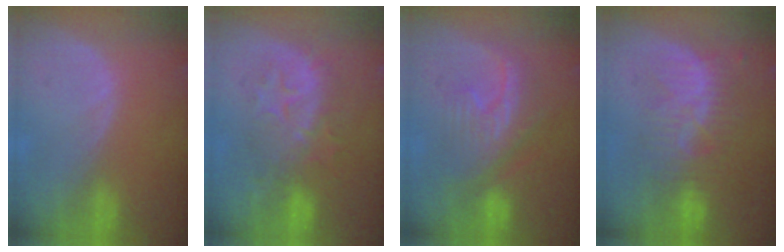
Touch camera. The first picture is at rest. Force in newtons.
{"total": 8.4, "press": 8.2, "slide": 1.6}
{"total": 7.9, "press": 7.8, "slide": 1.2}
{"total": 8.2, "press": 7.8, "slide": 2.5}